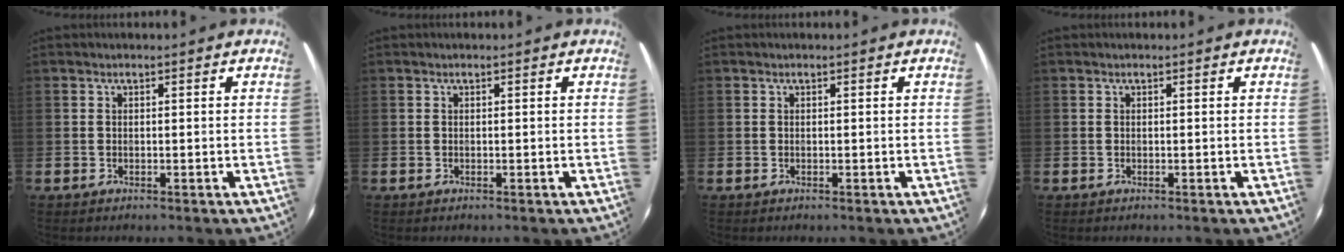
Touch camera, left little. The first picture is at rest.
{"total": 0.0}
{"total": 0.0}
{"total": 0.0}